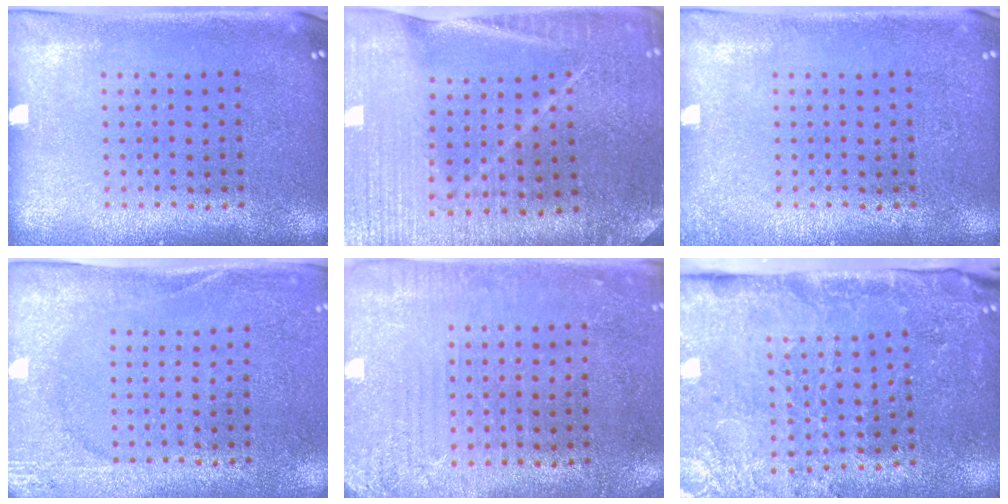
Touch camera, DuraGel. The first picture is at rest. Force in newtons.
{"total": 2.6, "press": 2.6, "slide": 0.4}
{"total": 0.9, "press": 0.9, "slide": 0.2}
{"total": 2.6, "press": 2.4, "slide": 1.0}
{"total": 2.9, "press": 2.4, "slide": 1.6}
{"total": 3.2, "press": 3.2, "slide": 0.5}